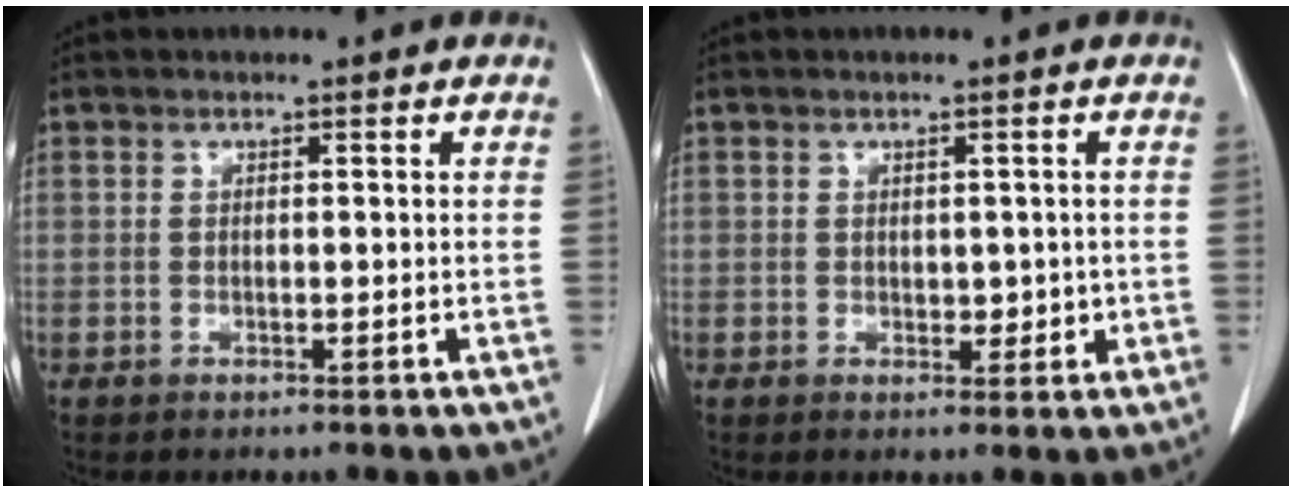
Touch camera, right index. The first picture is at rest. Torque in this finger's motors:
{"motor_torque": [0.12, 0.03, 0.02, 0.02]}